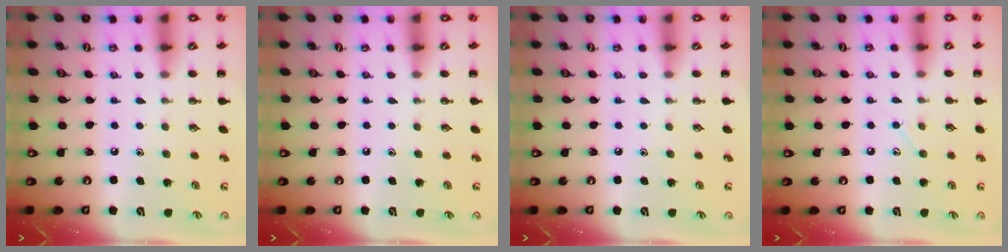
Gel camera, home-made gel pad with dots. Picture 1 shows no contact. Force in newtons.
{"total": 0.0}
{"total": 0.0}
{"total": 4.4, "press": 4.2, "slide": 1.5}